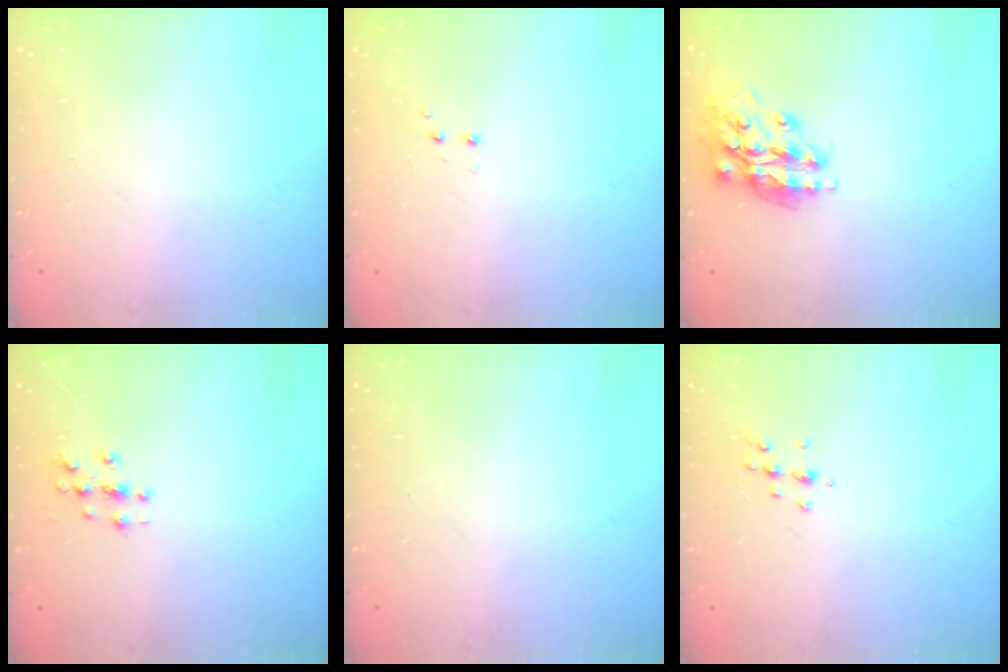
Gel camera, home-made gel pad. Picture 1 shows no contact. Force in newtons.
{"total": 2.8, "press": 2.8, "slide": 0.6}
{"total": 14.9, "press": 14.9, "slide": 1.1}
{"total": 2.8, "press": 2.8, "slide": 0.3}
{"total": 0.0}
{"total": 4.9, "press": 4.8, "slide": 1.1}